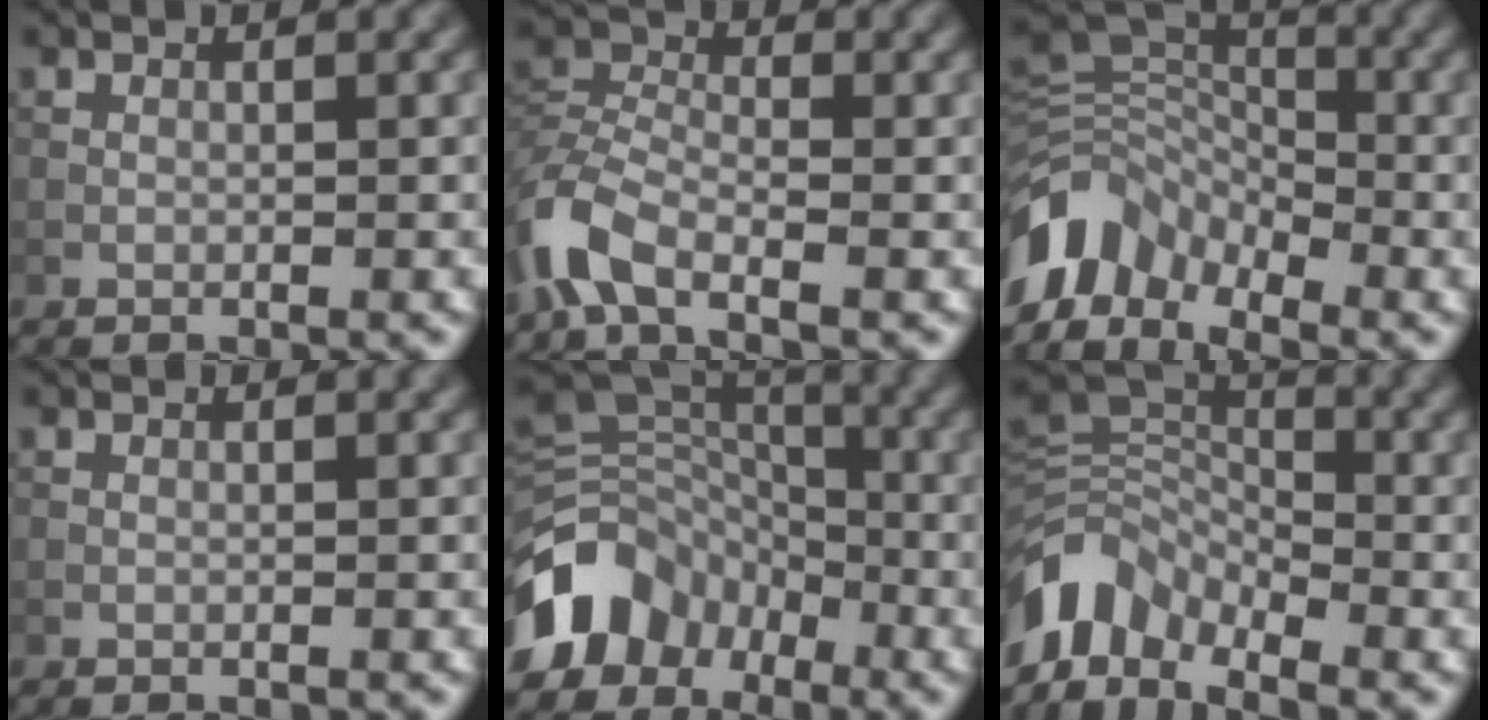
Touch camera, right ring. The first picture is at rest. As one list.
[{"total": 5.4, "force": [-3.5, 2.6, 3.3], "torque": [-0.070, -0.001, -0.085]}, {"total": 8.2, "force": [-5.2, 4.8, 4.2], "torque": [-0.084, -0.007, -0.112]}, {"total": 0.0}, {"total": 9.1, "force": [-5.0, 6.4, 4.0], "torque": [-0.076, 0.006, -0.109]}, {"total": 6.5, "force": [-4.4, 3.7, 3.0], "torque": [-0.055, -0.004, -0.096]}]